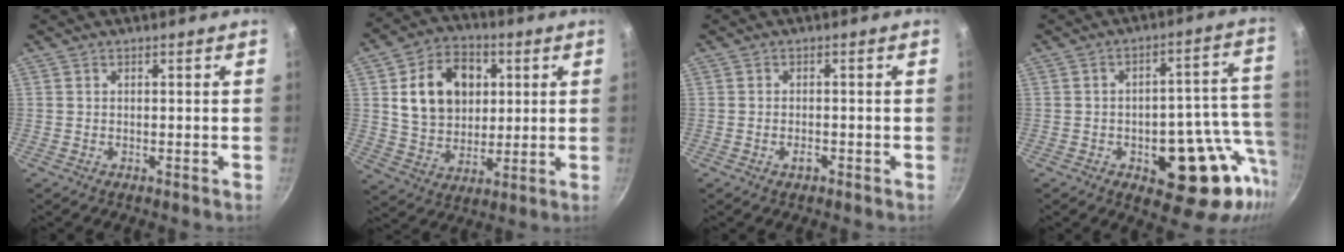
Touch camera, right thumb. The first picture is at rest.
{"total": 15.5, "force": [3.5, 11.9, 9.4], "torque": [-0.128, 0.003, 0.061]}
{"total": 1.7, "force": [-0.9, 0.9, 1.1], "torque": [-0.021, 0.007, -0.017]}
{"total": 17.2, "force": [-5.1, 8.6, 14.0], "torque": [-0.121, 0.028, -0.068]}